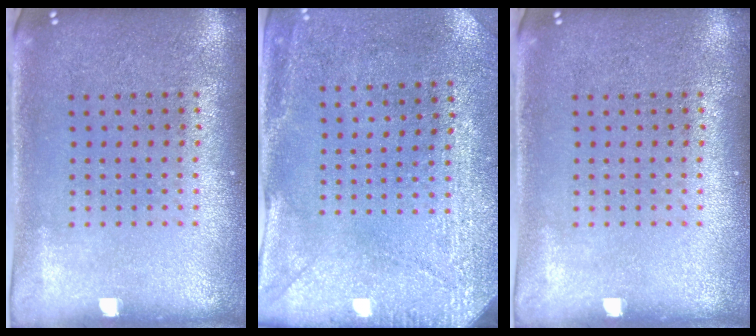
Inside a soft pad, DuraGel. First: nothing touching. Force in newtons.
{"total": 2.9, "press": 2.3, "slide": 1.8}
{"total": 0.0}